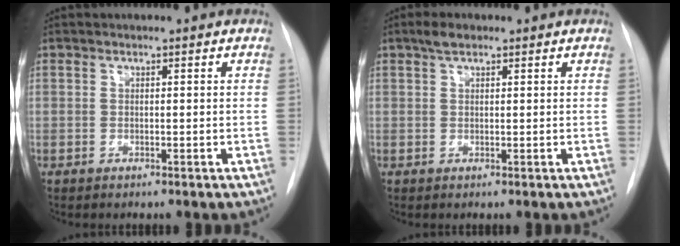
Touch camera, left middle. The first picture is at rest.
{"total": 1.9, "force": [1.3, 0.8, 1.2], "torque": [-0.026, 0.010, 0.023]}